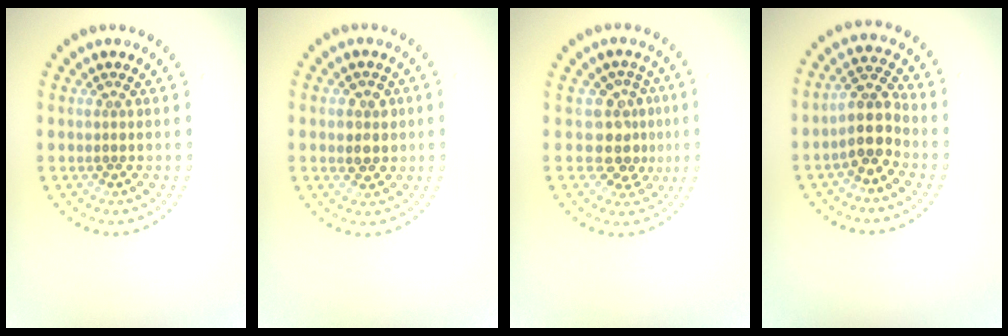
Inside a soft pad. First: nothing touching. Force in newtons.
{"total": 2.1, "press": 2.0, "slide": 0.4}
{"total": 3.3, "press": 2.5, "slide": 2.1}
{"total": 3.4, "press": 2.9, "slide": 1.6}